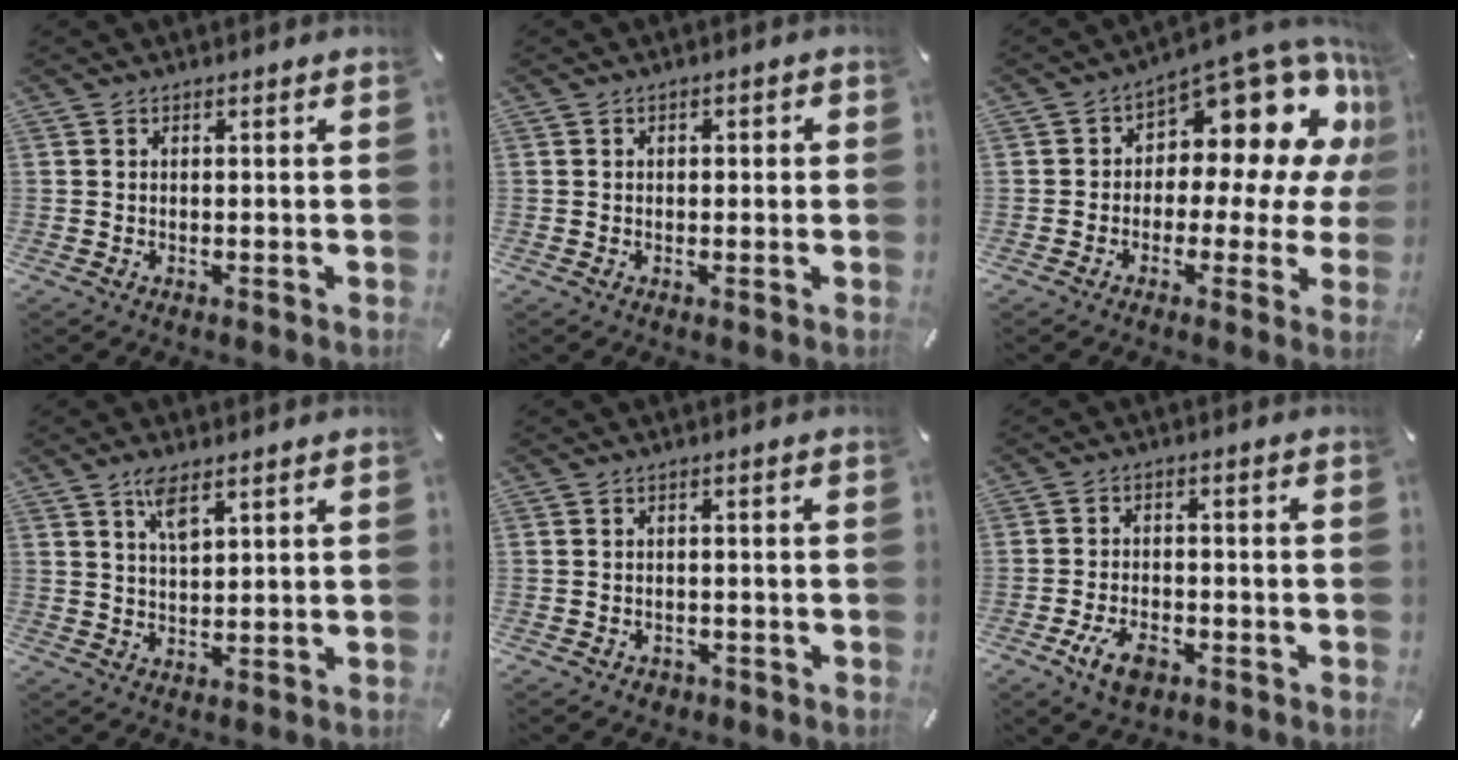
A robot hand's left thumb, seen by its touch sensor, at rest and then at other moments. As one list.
[{"total": 1.2, "force": [-0.3, 0.9, 0.6], "torque": [-0.012, 0.005, -0.008]}, {"total": 13.6, "force": [7.3, 6.8, 9.3], "torque": [-0.122, -0.078, 0.117]}, {"total": 4.8, "force": [3.0, 1.7, 3.4], "torque": [-0.066, -0.003, 0.051]}, {"total": 1.8, "force": [-1.0, 1.4, 0.6], "torque": [-0.010, 0.005, -0.022]}, {"total": 7.0, "force": [-3.4, 4.0, 4.5], "torque": [-0.094, 0.014, -0.063]}]